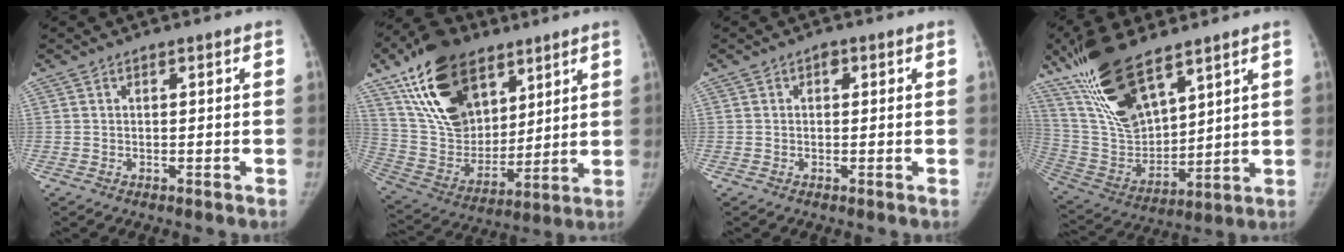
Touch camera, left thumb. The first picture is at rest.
{"total": 23.5, "force": [12.7, 14.1, 13.9], "torque": [-0.226, -0.040, 0.232]}
{"total": 1.3, "force": [0.4, 1.0, 0.7], "torque": [0.002, 0.003, -0.001]}
{"total": 20.0, "force": [13.0, 7.8, 13.1], "torque": [-0.228, -0.058, 0.258]}